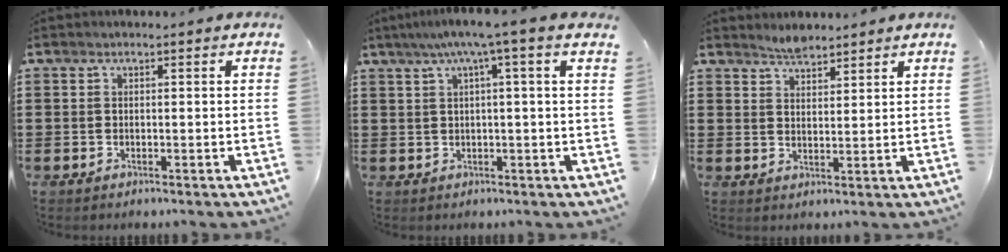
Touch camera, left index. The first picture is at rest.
{"total": 4.9, "force": [2.3, -0.8, 4.2], "torque": [-0.086, 0.000, 0.035]}
{"total": 2.8, "force": [2.7, 0.4, 0.1], "torque": [-0.008, 0.000, 0.053]}